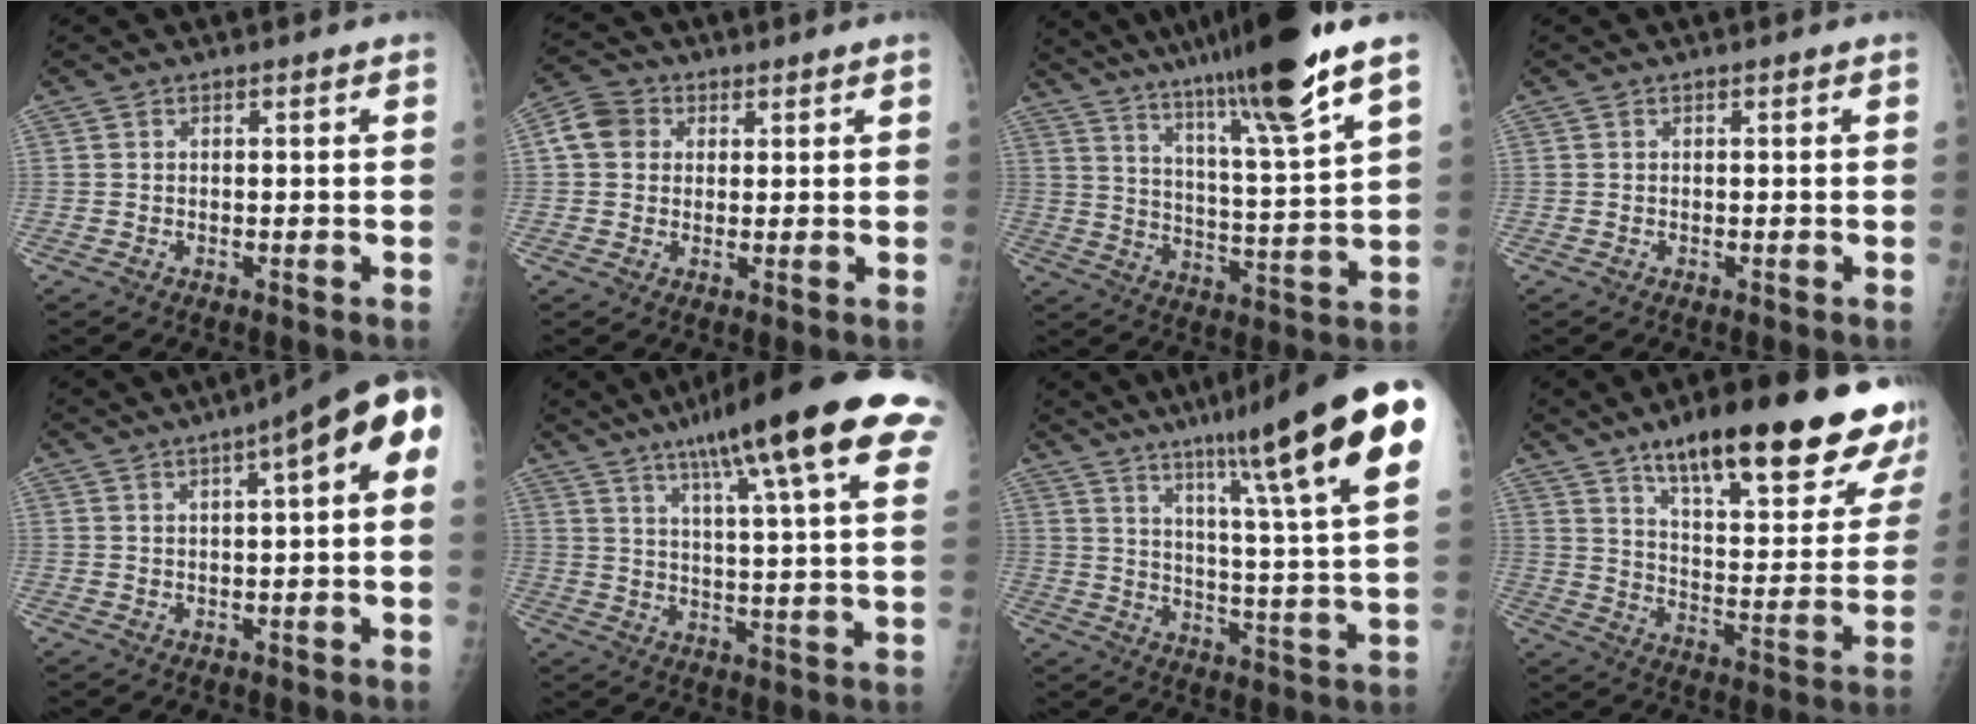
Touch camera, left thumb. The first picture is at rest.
{"total": 5.8, "force": [1.6, 4.9, 2.6], "torque": [-0.037, 0.008, 0.023]}
{"total": 20.1, "force": [14.4, 0.2, 14.1], "torque": [-0.220, -0.059, 0.232]}
{"total": 0.0}
{"total": 11.7, "force": [3.6, 3.0, 10.7], "torque": [-0.132, 0.027, 0.037]}
{"total": 24.1, "force": [13.9, 3.4, 19.3], "torque": [-0.281, -0.014, 0.189]}
{"total": 24.7, "force": [15.0, 1.7, 19.5], "torque": [-0.275, -0.050, 0.212]}
{"total": 27.8, "force": [19.0, 7.3, 19.0], "torque": [-0.228, -0.068, 0.273]}